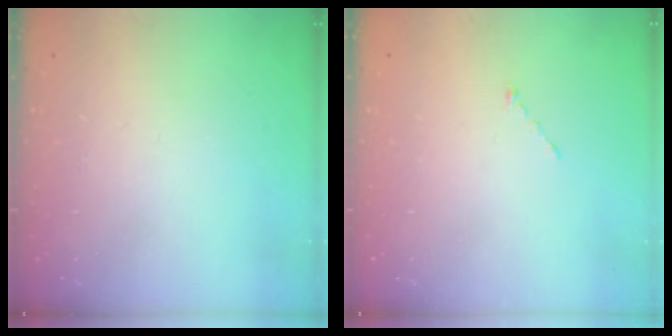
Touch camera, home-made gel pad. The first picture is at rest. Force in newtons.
{"total": 1.0, "press": 0.9, "slide": 0.3}